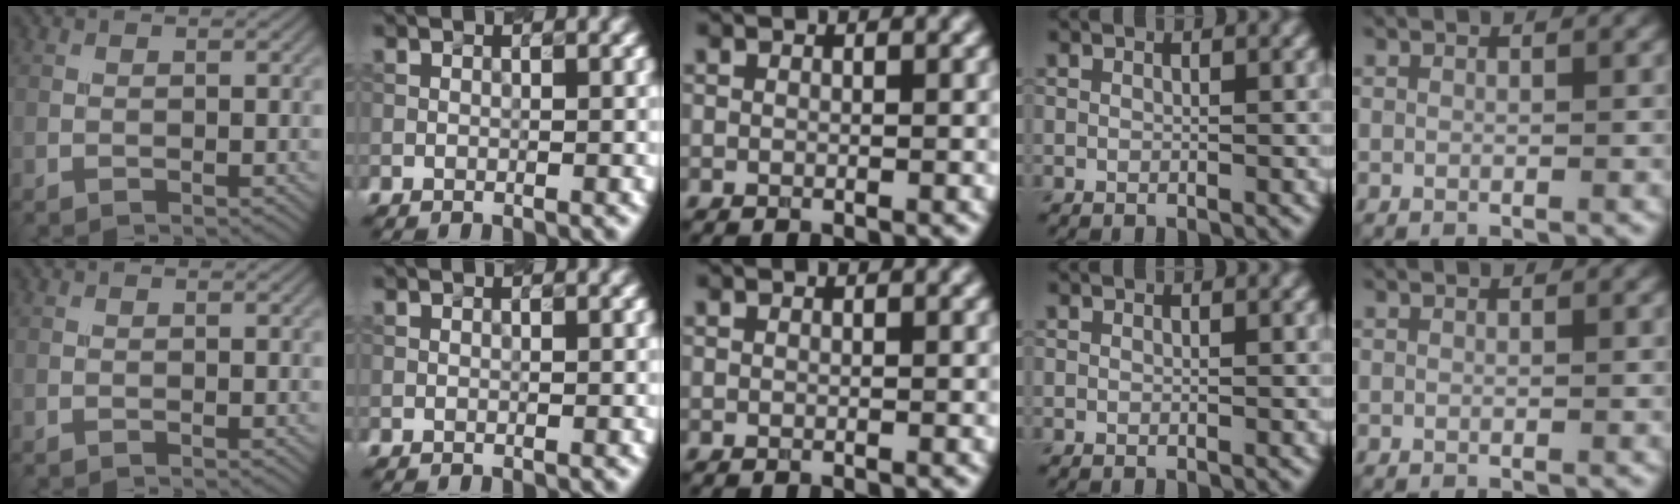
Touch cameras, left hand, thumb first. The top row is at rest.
{}